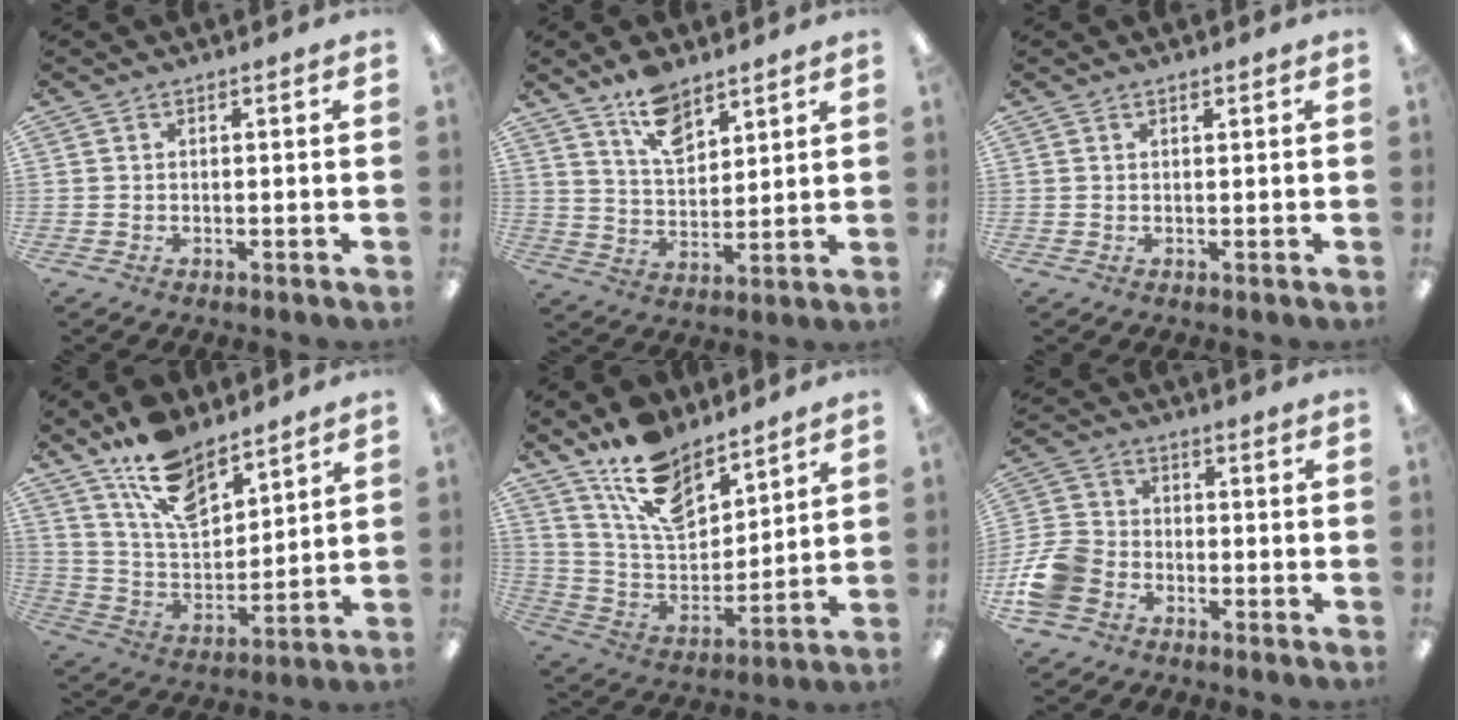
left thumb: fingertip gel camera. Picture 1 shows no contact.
{"total": 10.6, "force": [7.5, 5.4, 5.2], "torque": [-0.084, -0.038, 0.134]}
{"total": 0.6, "force": [0.6, 0.1, 0.2], "torque": [-0.005, 0.001, 0.010]}
{"total": 14.1, "force": [10.1, 6.6, 7.3], "torque": [-0.138, -0.054, 0.187]}
{"total": 14.9, "force": [11.2, 6.9, 7.0], "torque": [-0.141, -0.063, 0.209]}
{"total": 10.6, "force": [-4.9, 7.8, 5.2], "torque": [-0.109, 0.042, -0.088]}